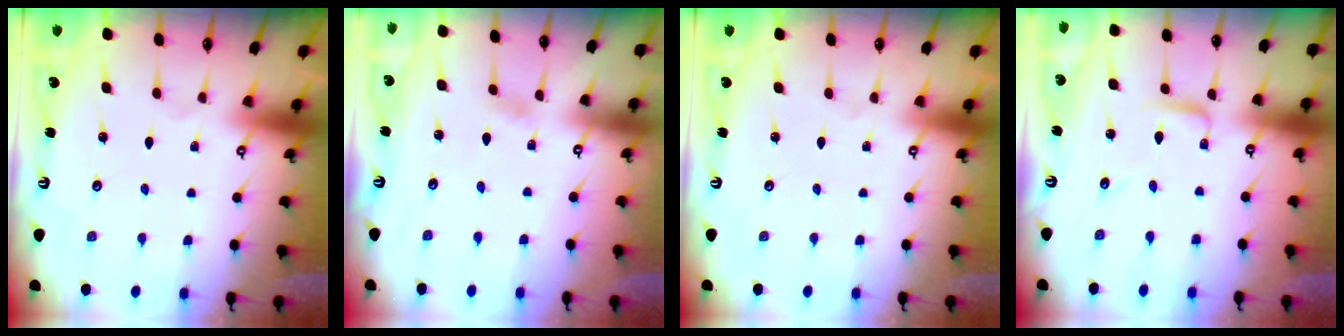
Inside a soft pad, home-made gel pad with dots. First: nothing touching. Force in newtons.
{"total": 2.6, "press": 2.6, "slide": 0.3}
{"total": 0.0}
{"total": 2.9, "press": 2.9, "slide": 0.2}